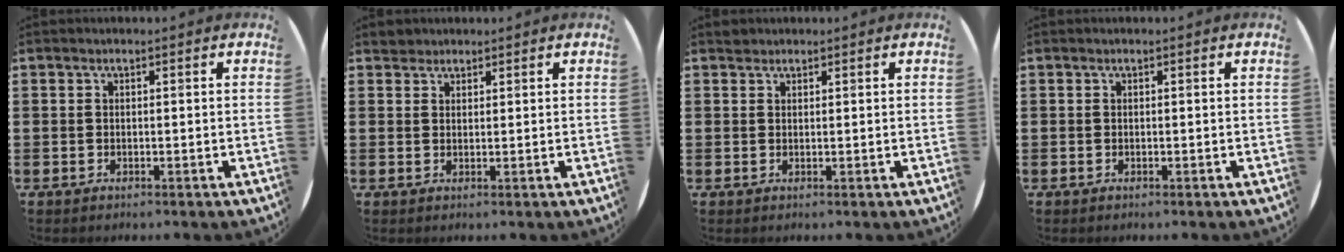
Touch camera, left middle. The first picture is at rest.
{"total": 1.6, "force": [1.5, 0.6, -0.2], "torque": [0.011, 0.001, 0.028]}
{"total": 0.8, "force": [0.7, 0.3, -0.1], "torque": [0.002, 0.003, 0.014]}
{"total": 0.0}